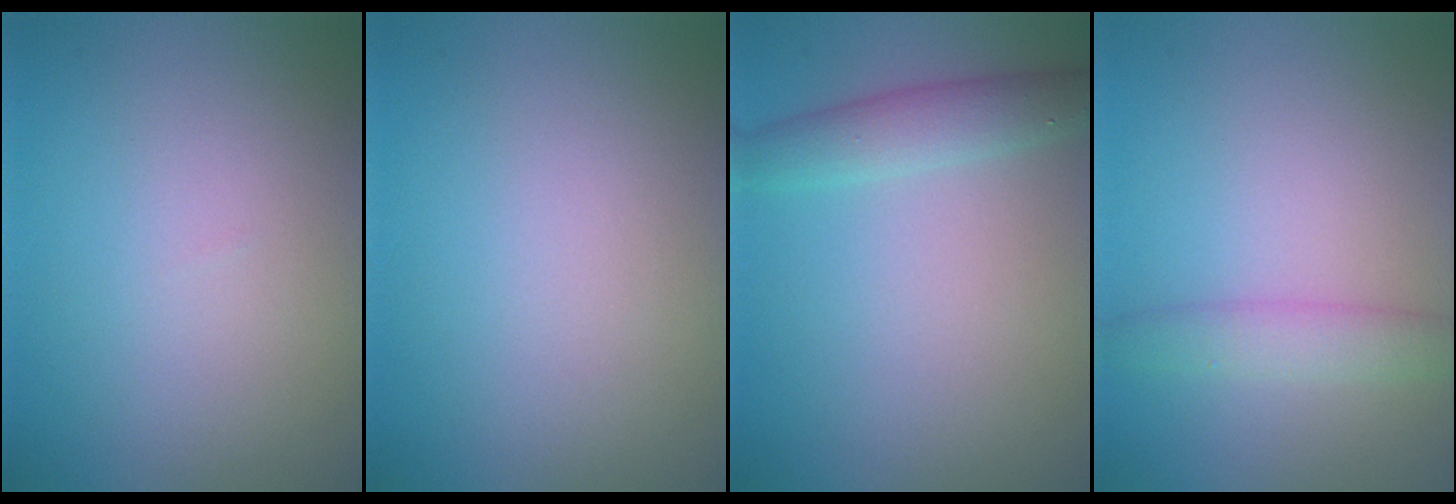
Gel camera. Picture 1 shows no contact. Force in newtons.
{"total": 0.0}
{"total": 2.8, "press": 2.8, "slide": 0.1}
{"total": 2.6, "press": 2.6, "slide": 0.0}